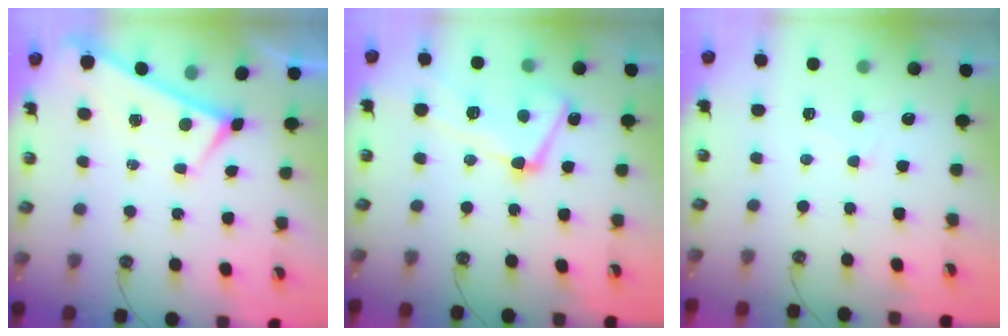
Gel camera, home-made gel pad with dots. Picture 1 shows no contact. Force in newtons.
{"total": 8.4, "press": 8.2, "slide": 1.7}
{"total": 0.7, "press": 0.5, "slide": 0.5}